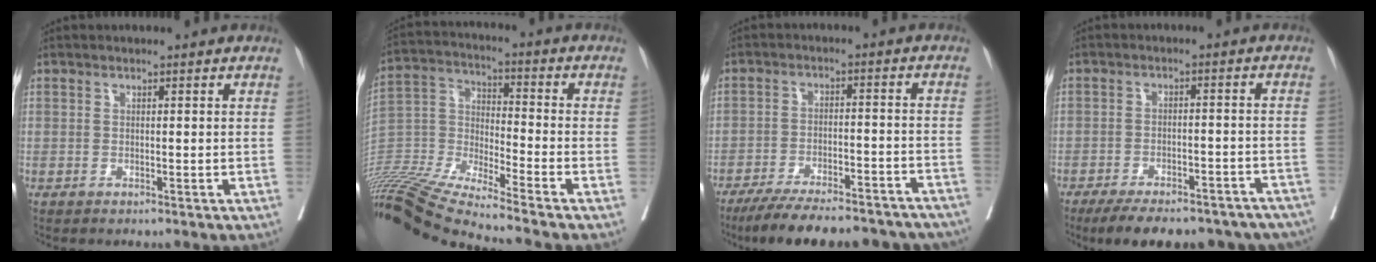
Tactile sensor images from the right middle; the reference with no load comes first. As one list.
[{"total": 20.4, "force": [-18.1, -0.7, 9.5], "torque": [-0.226, -0.012, -0.342]}, {"total": 22.2, "force": [-19.4, 4.8, 9.6], "torque": [-0.127, -0.007, -0.265]}, {"total": 20.6, "force": [-17.0, 7.0, 9.4], "torque": [-0.125, -0.001, -0.212]}]